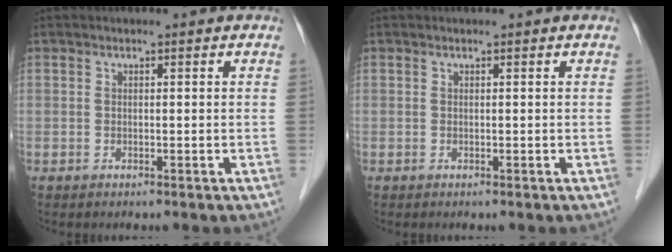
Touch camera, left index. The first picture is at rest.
{"total": 0.0}